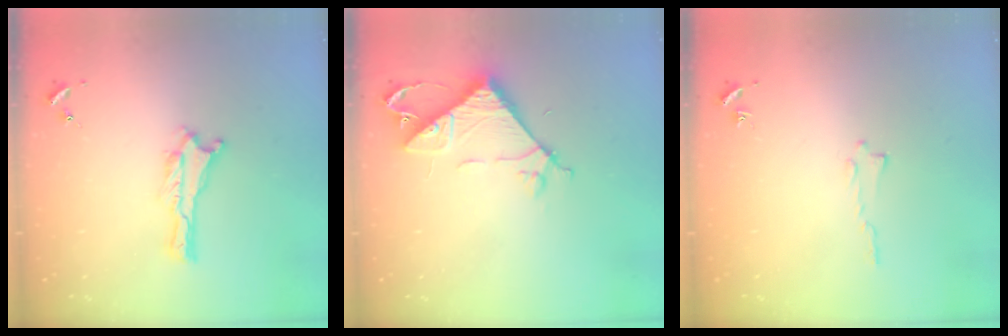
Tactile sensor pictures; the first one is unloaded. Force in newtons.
{"total": 8.0, "press": 8.0, "slide": 0.7}
{"total": 0.0}